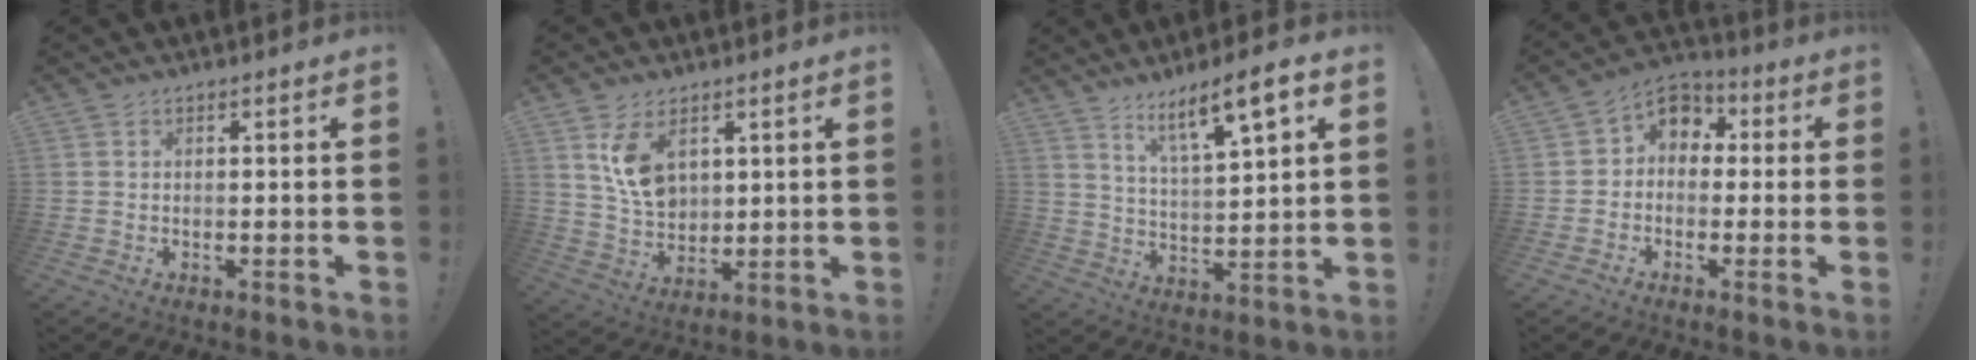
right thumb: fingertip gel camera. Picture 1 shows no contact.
{"total": 10.7, "force": [4.9, 7.1, 6.4], "torque": [-0.098, -0.019, 0.098]}
{"total": 10.8, "force": [6.8, 1.5, 8.3], "torque": [-0.139, -0.034, 0.108]}
{"total": 6.6, "force": [0.1, 5.8, 3.2], "torque": [-0.054, 0.011, 0.009]}